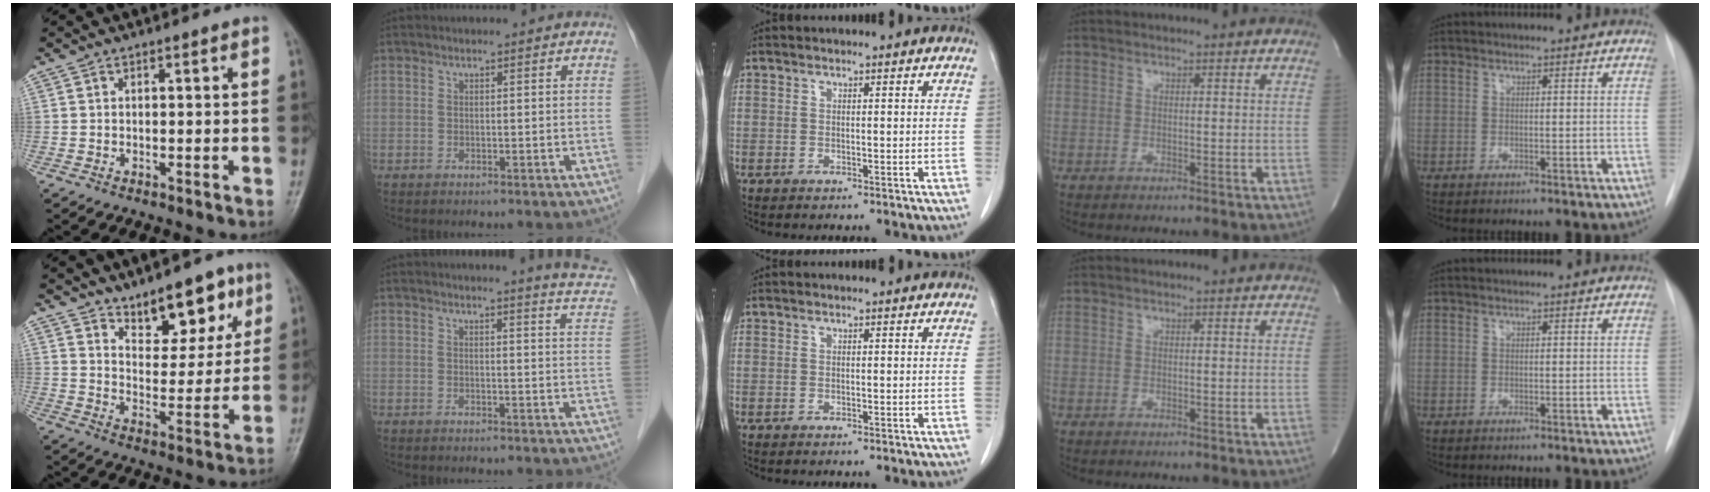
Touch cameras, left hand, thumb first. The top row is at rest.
{"thumb": {"total": 11.3, "force": [7.3, 5.5, 6.6], "torque": [-0.056, -0.049, 0.117]}, "index": {"total": 7.2, "force": [6.8, -0.5, 2.1], "torque": [-0.022, -0.048, 0.050]}}